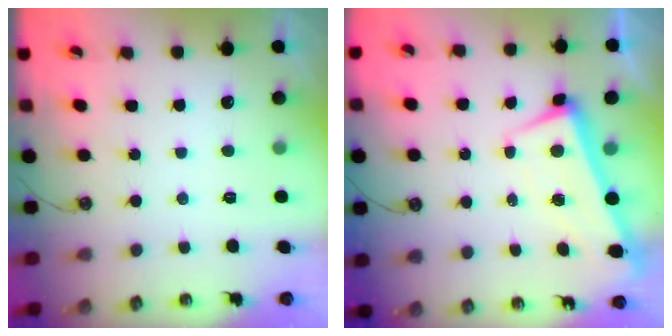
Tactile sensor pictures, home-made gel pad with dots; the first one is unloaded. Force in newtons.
{"total": 1.8, "press": 0.8, "slide": 1.6}